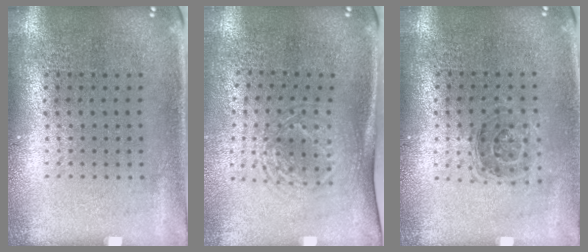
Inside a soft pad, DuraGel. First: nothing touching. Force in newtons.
{"total": 1.7, "press": 1.3, "slide": 1.1}
{"total": 1.1, "press": 1.0, "slide": 0.5}